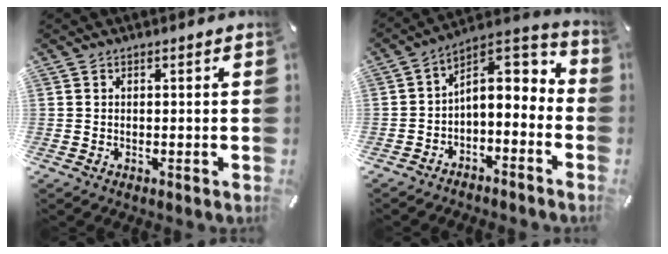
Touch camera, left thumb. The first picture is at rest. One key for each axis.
{"total": 6.6, "fx": 1.1, "fy": 5.0, "fz": 4.3, "tx": -0.038, "ty": -0.025, "tz": 0.014}